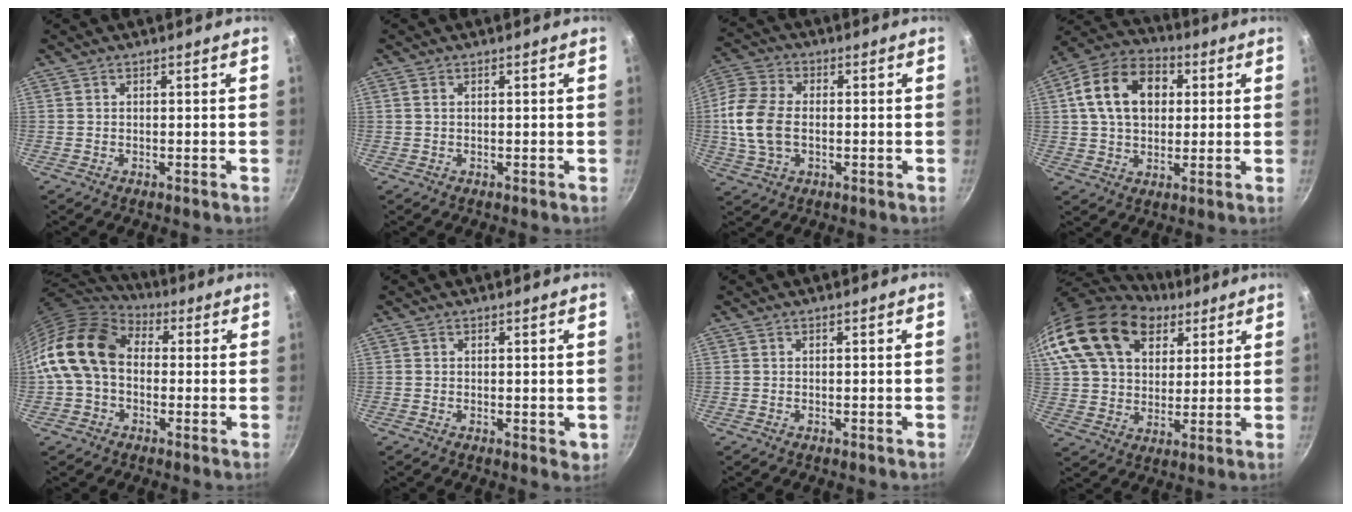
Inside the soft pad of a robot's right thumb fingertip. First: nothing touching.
{"total": 0.7, "force": [0.2, 0.5, 0.5], "torque": [-0.011, 0.002, 0.003]}
{"total": 11.7, "force": [-0.7, 7.7, 8.8], "torque": [-0.176, 0.016, -0.023]}
{"total": 15.1, "force": [3.2, 10.8, 10.0], "torque": [-0.148, 0.020, 0.040]}
{"total": 16.3, "force": [0.7, 11.9, 11.2], "torque": [-0.191, 0.034, -0.005]}
{"total": 1.7, "force": [0.3, 1.1, 1.3], "torque": [-0.015, -0.002, 0.003]}
{"total": 0.0}
{"total": 22.3, "force": [11.3, 15.0, 12.1], "torque": [-0.222, -0.002, 0.206]}